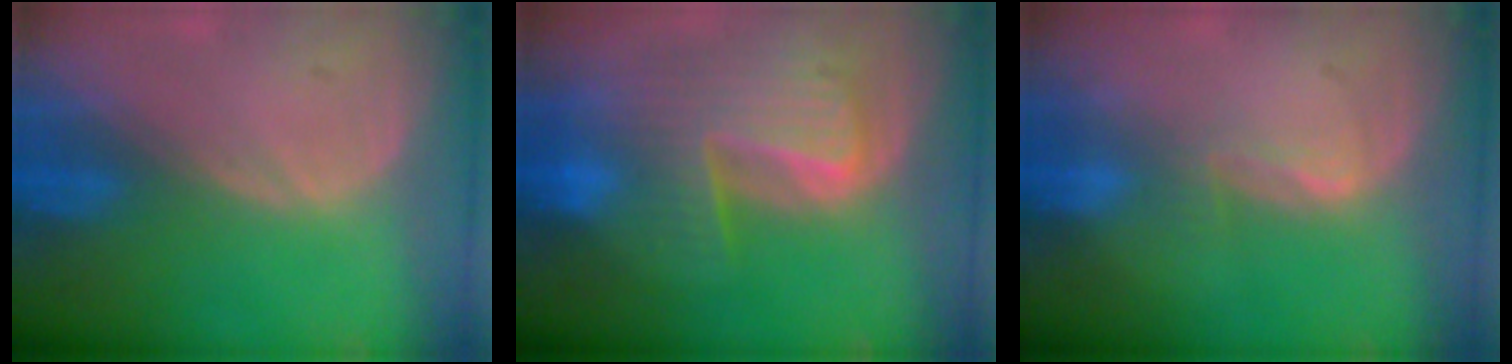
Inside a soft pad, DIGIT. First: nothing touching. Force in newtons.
{"total": 9.8, "press": 8.5, "slide": 4.9}
{"total": 2.0, "press": 2.0, "slide": 0.3}